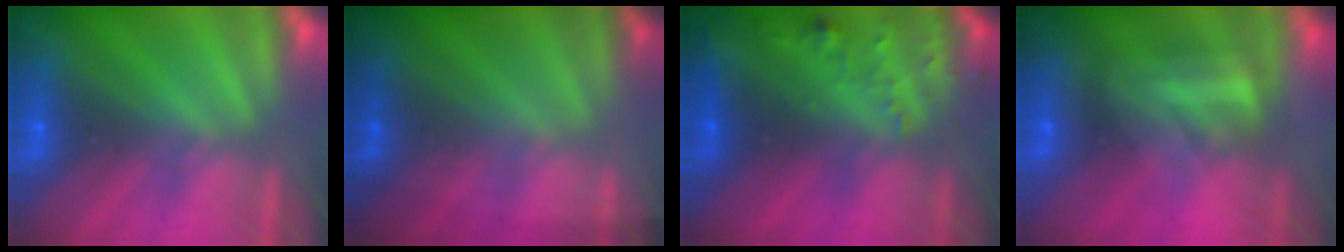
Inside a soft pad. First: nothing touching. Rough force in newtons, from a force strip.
{"total": 1.9}
{"total": 7.5}
{"total": 4.6}